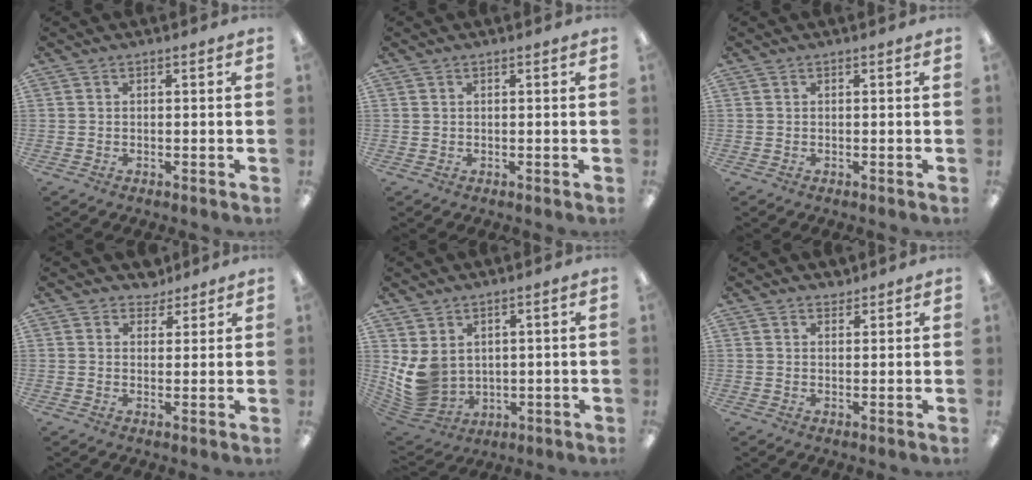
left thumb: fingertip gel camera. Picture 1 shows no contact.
{"total": 0.5, "force": [0.4, 0.3, 0.2], "torque": [-0.004, 0.003, 0.007]}
{"total": 0.0}
{"total": 3.8, "force": [3.2, 2.1, 0.3], "torque": [0.002, -0.015, 0.057]}
{"total": 8.6, "force": [2.0, 6.9, 4.8], "torque": [-0.120, -0.023, 0.045]}
{"total": 2.1, "force": [1.9, 0.8, 0.2], "torque": [0.004, -0.008, 0.036]}